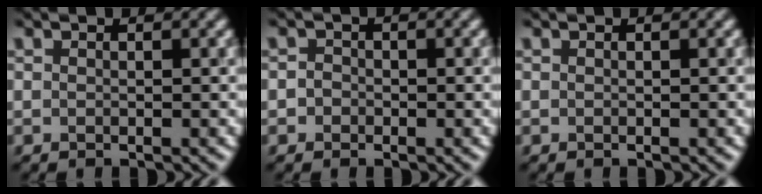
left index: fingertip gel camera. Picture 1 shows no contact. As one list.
[{"total": 1.0, "force": [-0.2, 1.0, 0.3], "torque": [0.000, -0.003, -0.011]}, {"total": 0.0}]